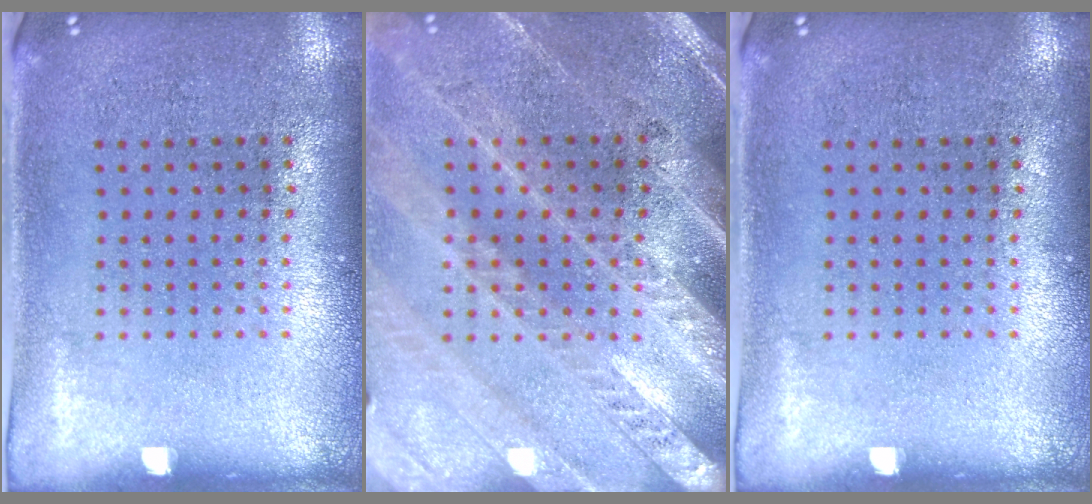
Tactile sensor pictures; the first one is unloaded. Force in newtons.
{"total": 3.2, "press": 2.8, "slide": 1.4}
{"total": 0.0}